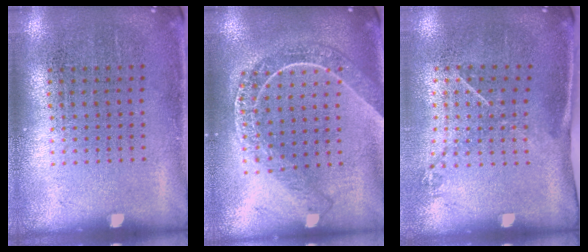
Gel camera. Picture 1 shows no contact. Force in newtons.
{"total": 2.1, "press": 1.9, "slide": 1.0}
{"total": 1.4, "press": 0.9, "slide": 1.0}